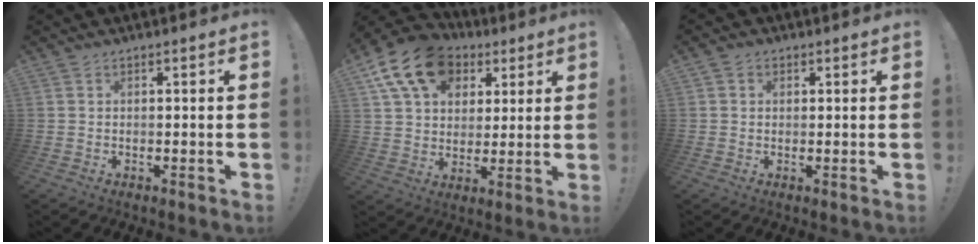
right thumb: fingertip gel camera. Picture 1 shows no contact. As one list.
[{"total": 17.2, "force": [7.8, 12.3, 9.2], "torque": [-0.143, -0.032, 0.146]}, {"total": 1.5, "force": [0.6, 1.4, 0.4], "torque": [0.002, -0.003, 0.010]}]